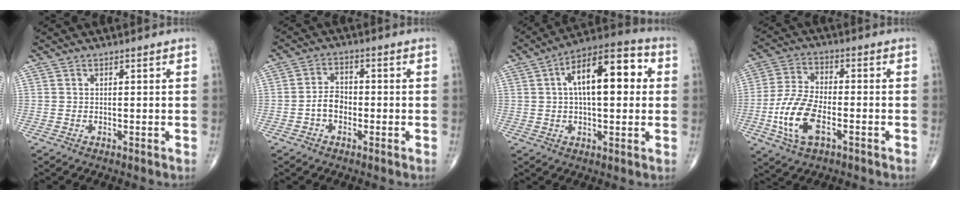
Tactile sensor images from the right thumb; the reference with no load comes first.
{"total": 4.2, "force": [-1.4, 2.9, 2.7], "torque": [-0.037, 0.020, -0.033]}
{"total": 16.2, "force": [3.0, 7.2, 14.1], "torque": [-0.196, 0.029, 0.037]}
{"total": 11.7, "force": [-3.9, 5.8, 9.4], "torque": [-0.200, 0.015, -0.075]}